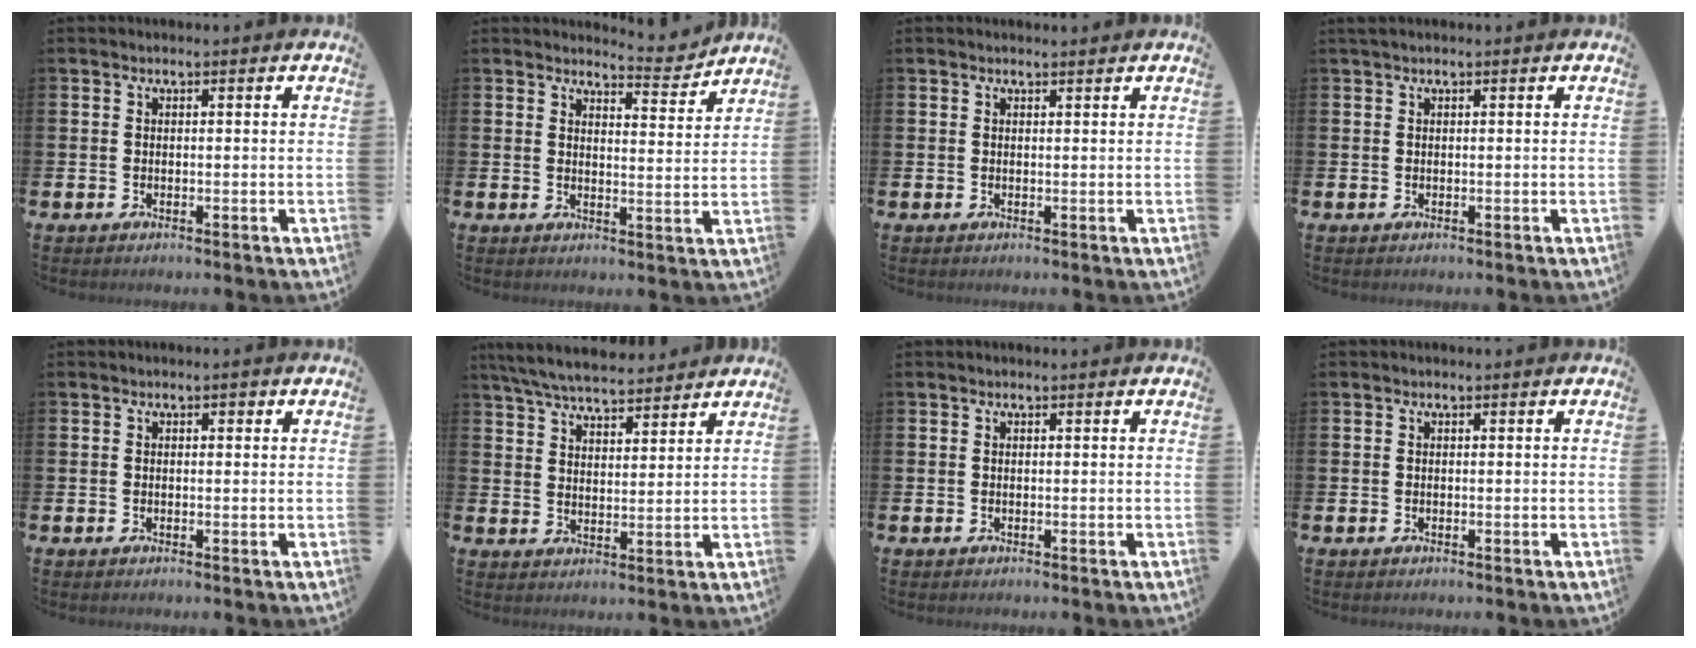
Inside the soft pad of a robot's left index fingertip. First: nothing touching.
{"total": 4.2, "force": [4.1, 0.7, 0.4], "torque": [0.000, -0.033, 0.069]}
{"total": 0.6, "force": [0.5, 0.0, 0.1], "torque": [0.006, -0.003, 0.009]}
{"total": 0.5, "force": [0.3, 0.0, 0.4], "torque": [-0.015, 0.005, 0.008]}
{"total": 0.8, "force": [0.2, 0.5, 0.6], "torque": [-0.010, 0.009, 0.001]}
{"total": 6.6, "force": [6.3, 1.0, 1.6], "torque": [-0.057, -0.025, 0.117]}
{"total": 0.0}
{"total": 0.0}